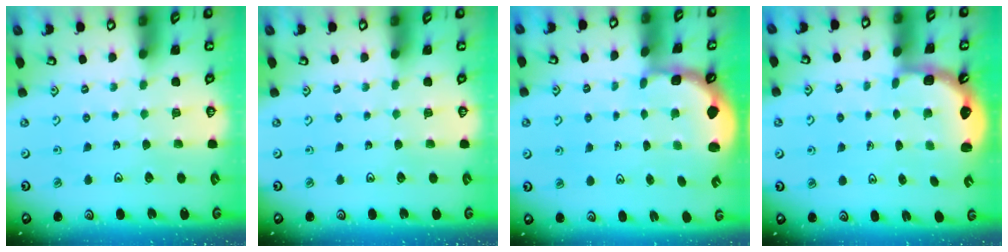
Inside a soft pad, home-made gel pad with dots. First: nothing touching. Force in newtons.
{"total": 0.0}
{"total": 2.2, "press": 1.9, "slide": 1.1}
{"total": 2.5, "press": 2.1, "slide": 1.3}